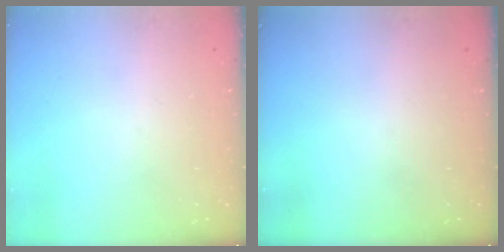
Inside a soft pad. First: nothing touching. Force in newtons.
{"total": 0.0}